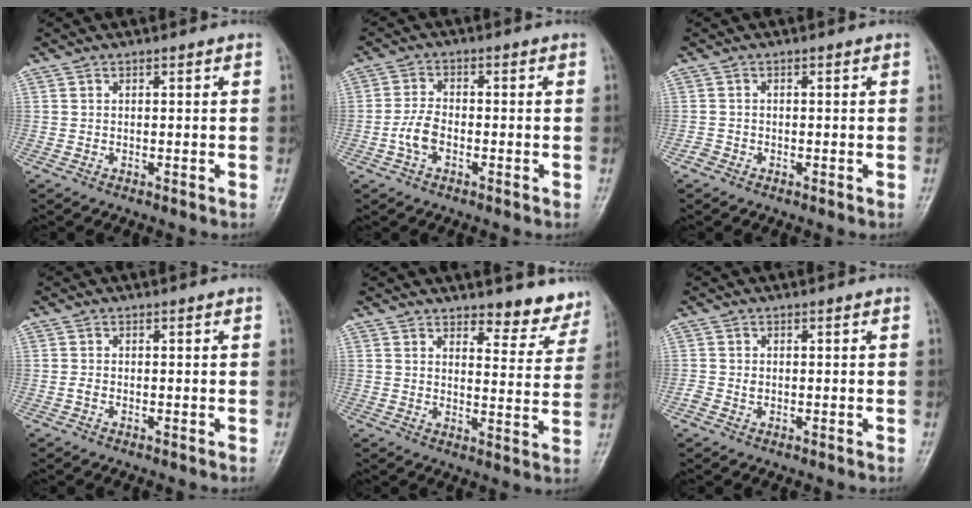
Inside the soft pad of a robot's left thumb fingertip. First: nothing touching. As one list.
[{"total": 4.4, "force": [-1.7, 2.5, 3.1], "torque": [-0.063, 0.013, -0.037]}, {"total": 1.1, "force": [-0.9, 0.7, 0.0], "torque": [0.002, 0.002, -0.024]}, {"total": 0.7, "force": [-0.4, 0.4, 0.5], "torque": [-0.009, 0.001, -0.009]}, {"total": 7.9, "force": [7.0, 2.9, 2.0], "torque": [0.011, -0.056, 0.077]}, {"total": 1.1, "force": [-0.4, 0.9, 0.6], "torque": [-0.002, 0.003, -0.006]}]